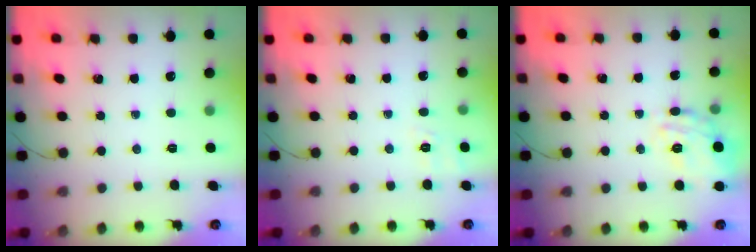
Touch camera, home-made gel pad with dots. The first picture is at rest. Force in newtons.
{"total": 2.3, "press": 1.3, "slide": 1.9}
{"total": 16.8, "press": 16.8, "slide": 0.6}